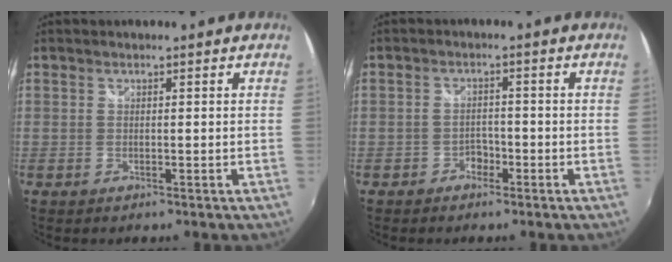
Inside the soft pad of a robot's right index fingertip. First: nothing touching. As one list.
[{"total": 2.4, "force": [-1.5, 1.8, 0.6], "torque": [-0.014, 0.005, -0.025]}]